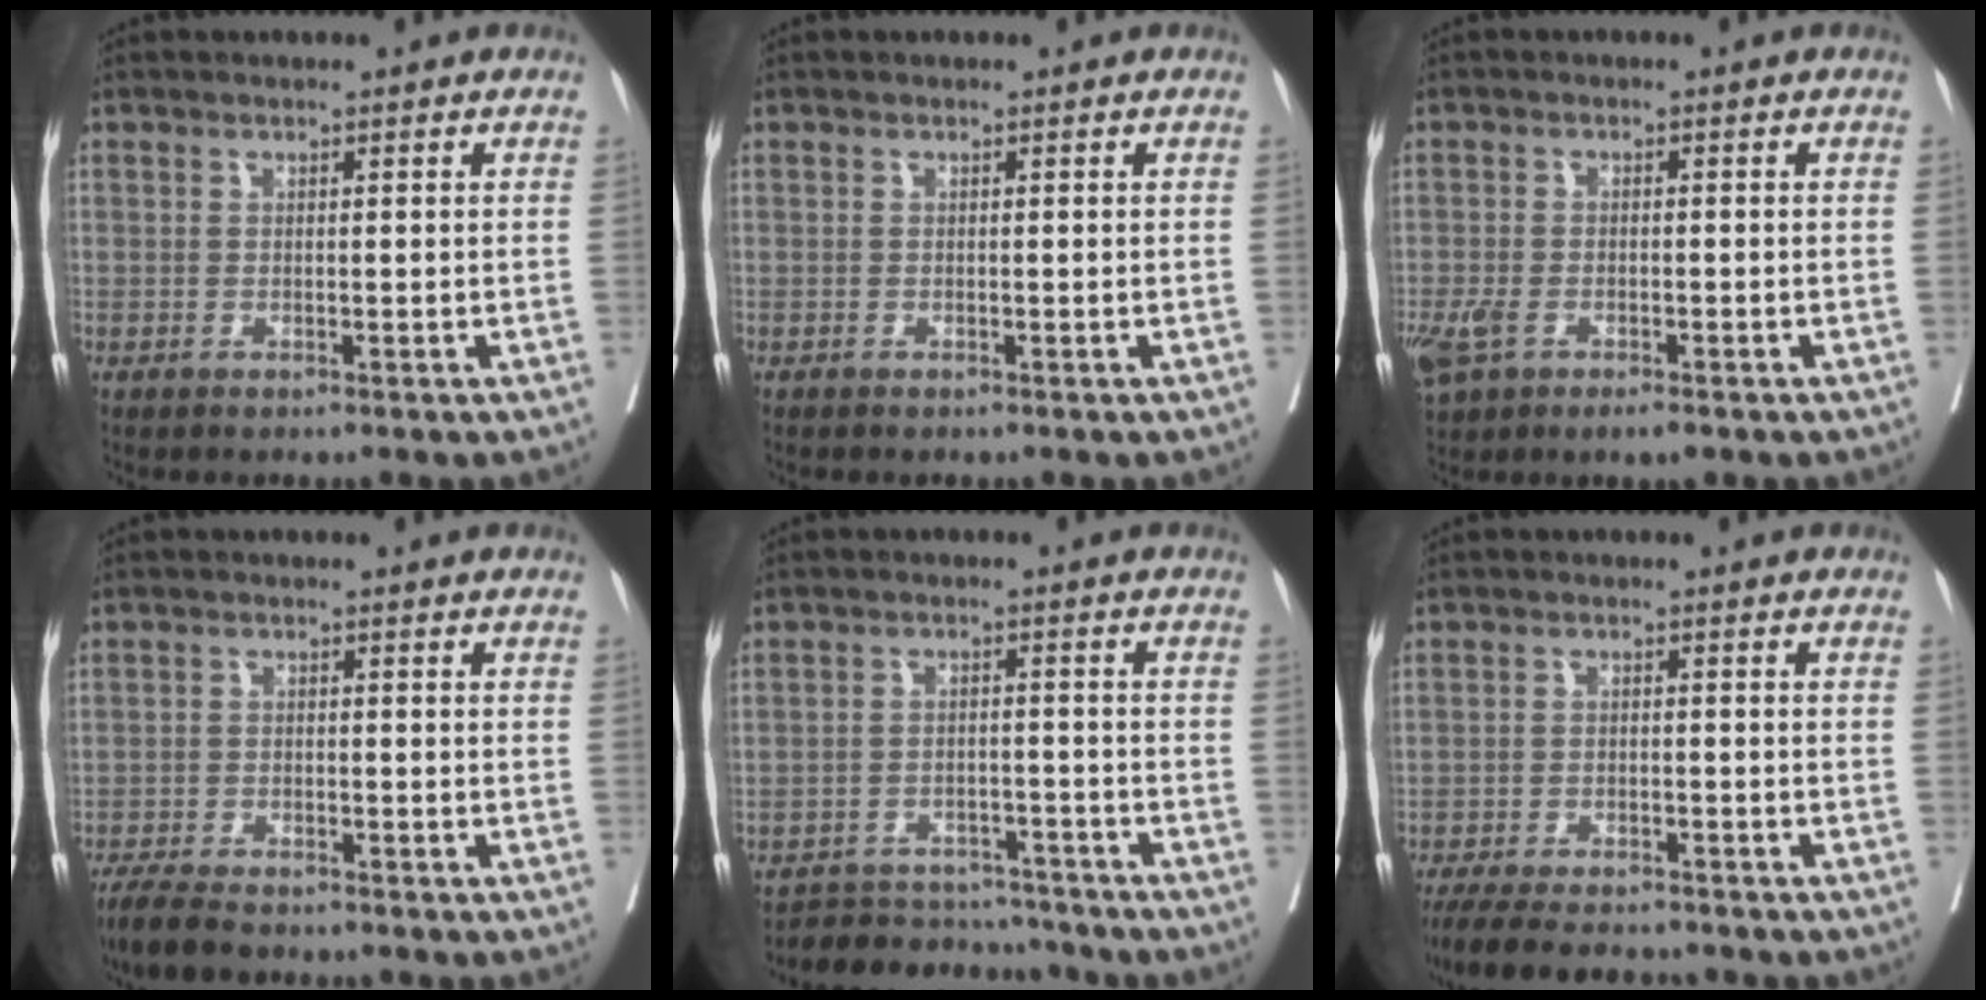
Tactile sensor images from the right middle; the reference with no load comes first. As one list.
[{"total": 0.0}, {"total": 6.8, "force": [-3.6, 3.2, 4.8], "torque": [-0.100, -0.007, -0.059]}, {"total": 6.1, "force": [-5.2, 1.4, 2.7], "torque": [-0.043, -0.013, -0.090]}, {"total": 9.6, "force": [-9.2, 2.6, 0.4], "torque": [0.007, 0.017, -0.128]}, {"total": 10.7, "force": [-9.4, 2.3, 4.4], "torque": [-0.068, -0.013, -0.141]}]